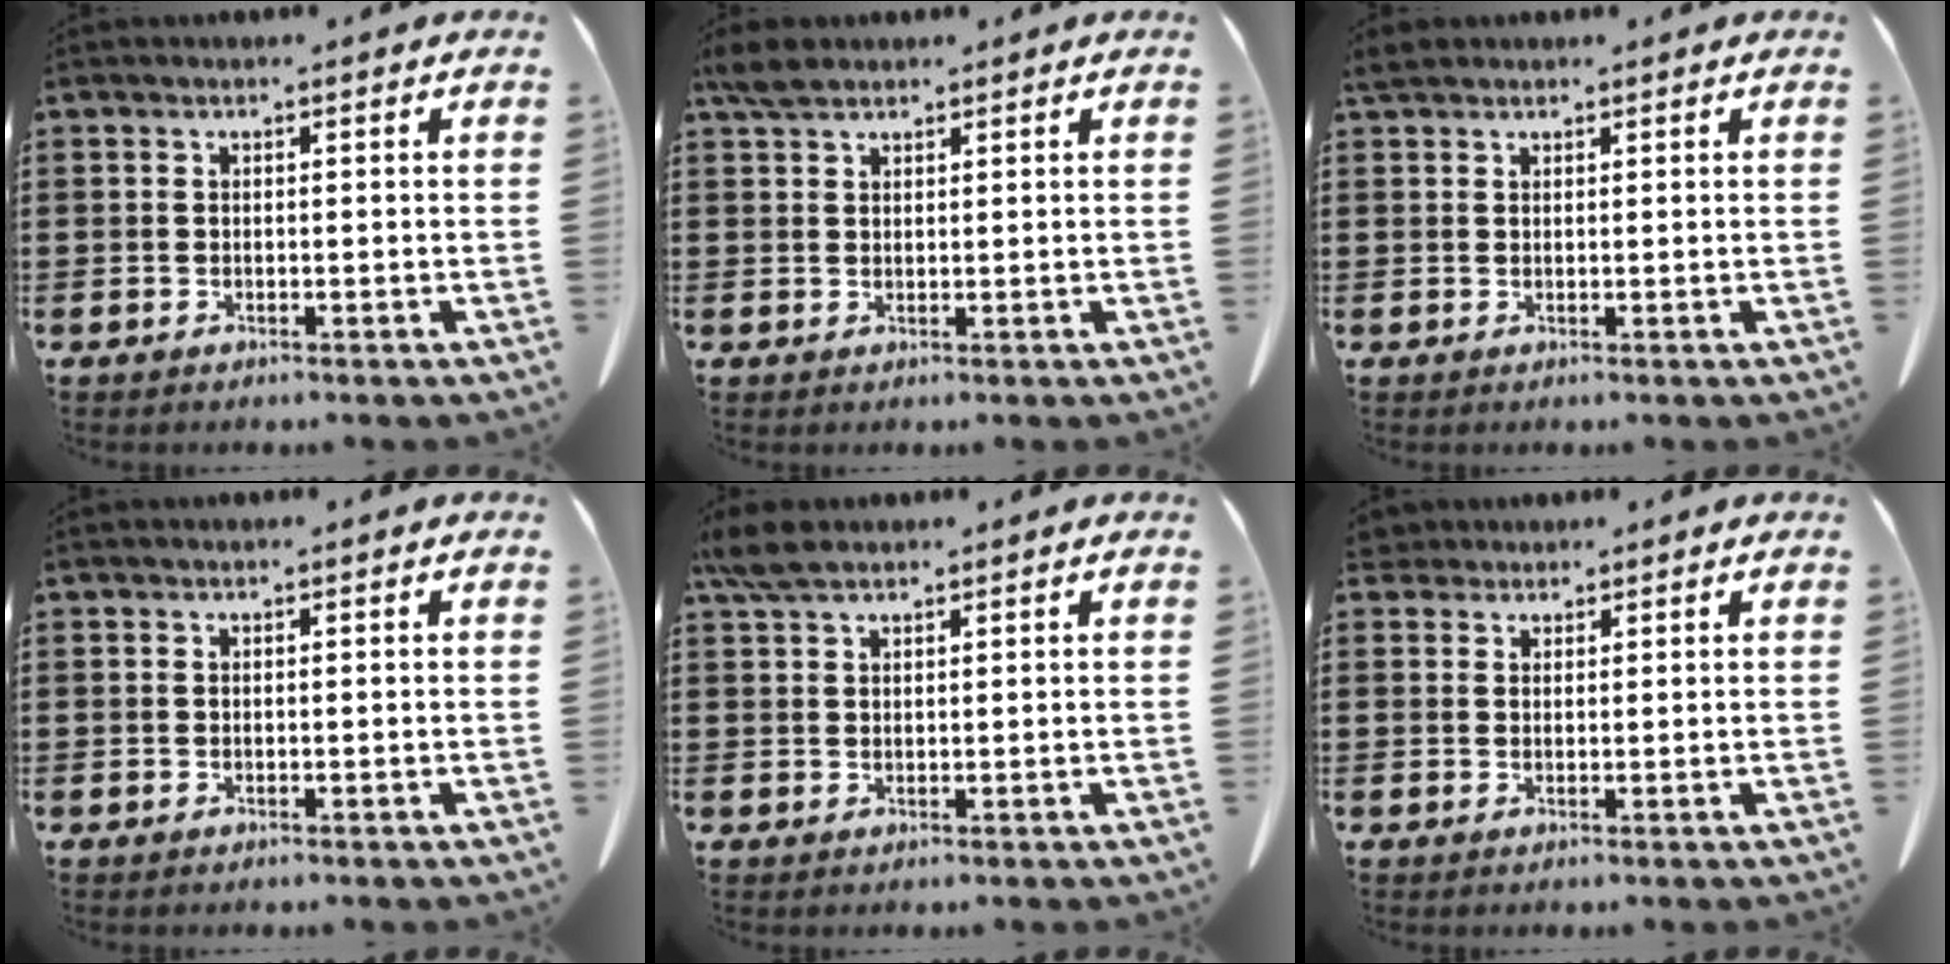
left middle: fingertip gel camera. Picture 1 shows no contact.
{"total": 2.7, "force": [2.2, 1.1, 1.1], "torque": [-0.029, 0.004, 0.042]}
{"total": 1.8, "force": [1.5, 0.7, 0.7], "torque": [-0.020, 0.004, 0.030]}
{"total": 0.0}
{"total": 3.4, "force": [2.4, 1.4, 2.0], "torque": [-0.047, 0.005, 0.046]}
{"total": 2.0, "force": [1.8, 0.9, 0.3], "torque": [-0.013, 0.006, 0.035]}